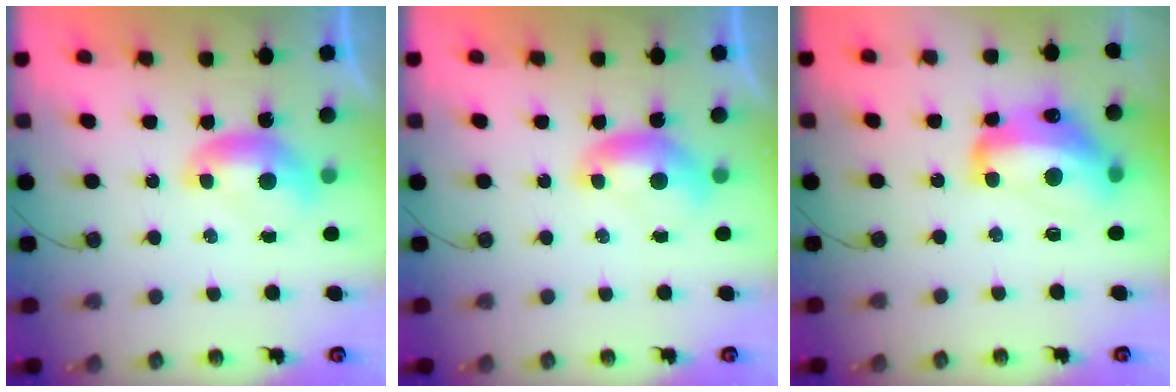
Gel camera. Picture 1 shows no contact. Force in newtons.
{"total": 0.0}
{"total": 11.5, "press": 11.4, "slide": 1.4}